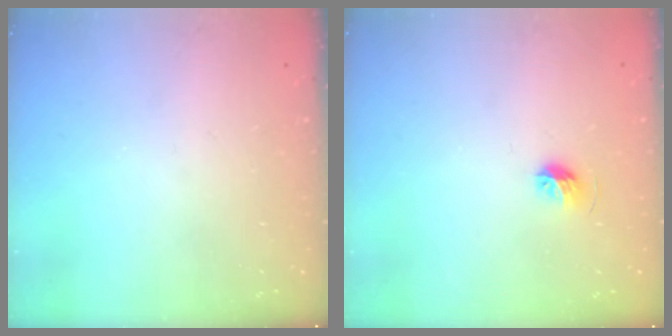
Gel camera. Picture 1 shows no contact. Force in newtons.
{"total": 5.4, "press": 5.2, "slide": 1.2}